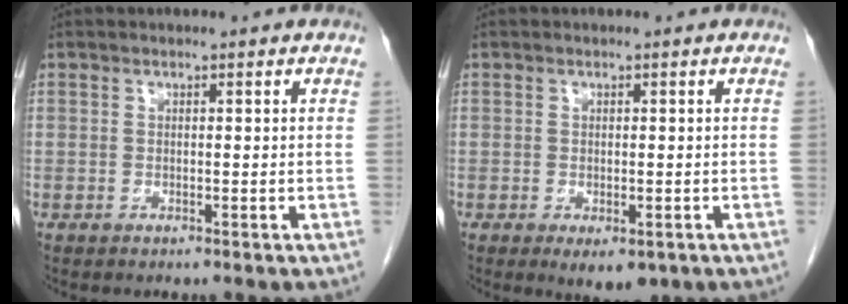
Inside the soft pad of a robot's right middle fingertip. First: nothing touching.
{"total": 3.5, "force": [-1.6, 1.7, 2.6], "torque": [-0.032, -0.006, -0.012]}